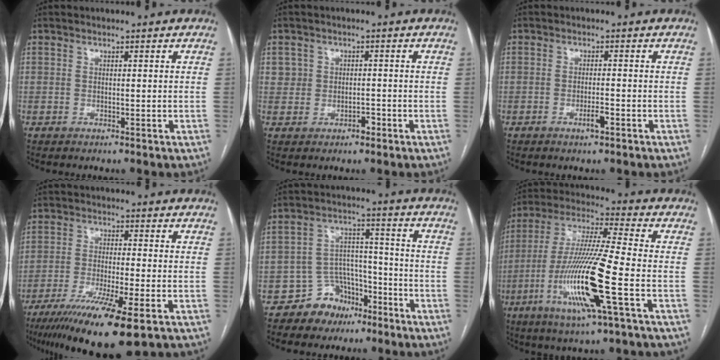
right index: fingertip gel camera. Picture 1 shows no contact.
{"total": 2.8, "force": [-0.3, 2.7, 0.9], "torque": [-0.002, 0.009, -0.002]}
{"total": 2.0, "force": [-1.1, 0.3, 1.7], "torque": [-0.030, -0.001, -0.018]}
{"total": 13.4, "force": [-8.1, 1.0, 10.7], "torque": [-0.190, -0.036, -0.136]}
{"total": 7.9, "force": [-5.4, 5.5, 1.6], "torque": [-0.021, 0.032, -0.084]}
{"total": 17.2, "force": [-5.6, 0.1, 16.2], "torque": [-0.333, -0.018, -0.109]}